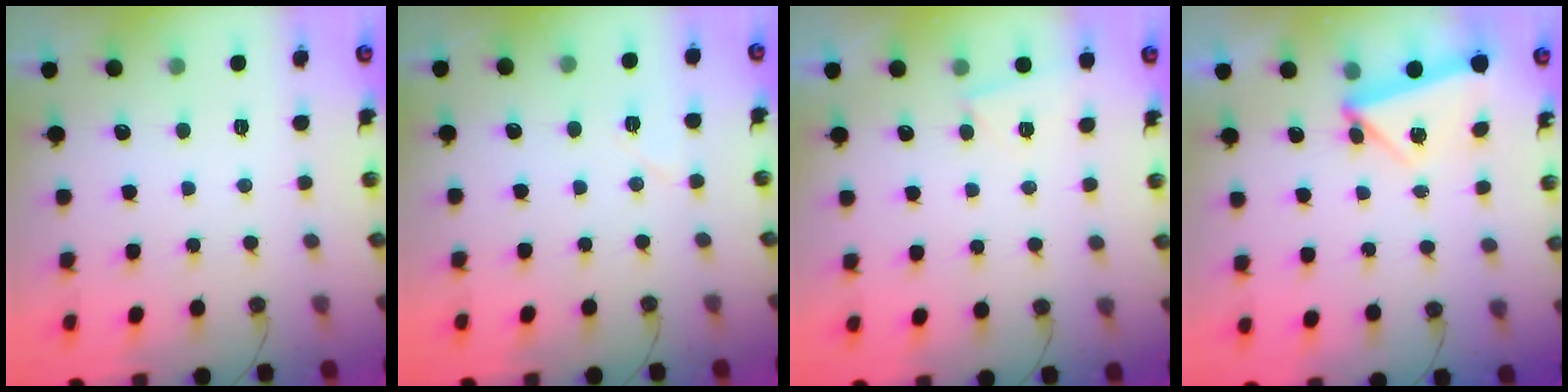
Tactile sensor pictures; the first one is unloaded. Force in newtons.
{"total": 4.8, "press": 4.3, "slide": 2.1}
{"total": 2.6, "press": 2.6, "slide": 0.7}
{"total": 5.6, "press": 5.3, "slide": 1.6}